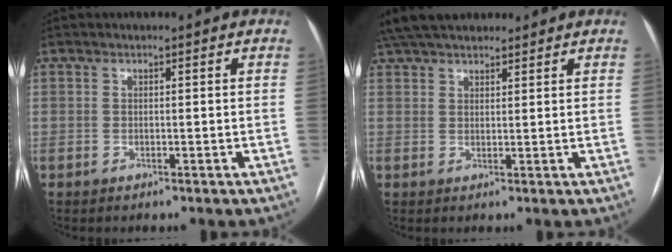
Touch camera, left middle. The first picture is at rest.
{"total": 10.3, "force": [8.8, 3.4, 4.2], "torque": [-0.067, 0.048, 0.148]}